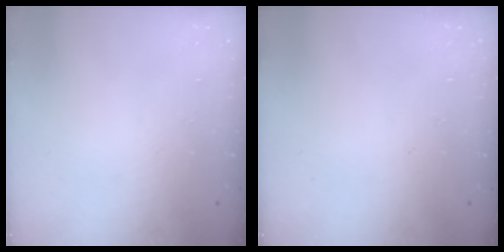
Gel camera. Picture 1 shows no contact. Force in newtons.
{"total": 0.0}